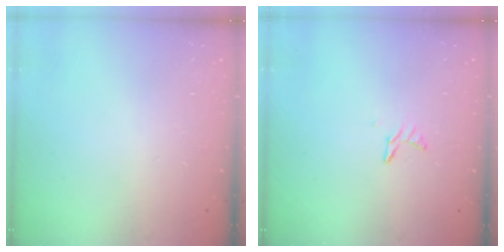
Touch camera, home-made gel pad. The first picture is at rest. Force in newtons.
{"total": 4.6, "press": 4.5, "slide": 0.5}